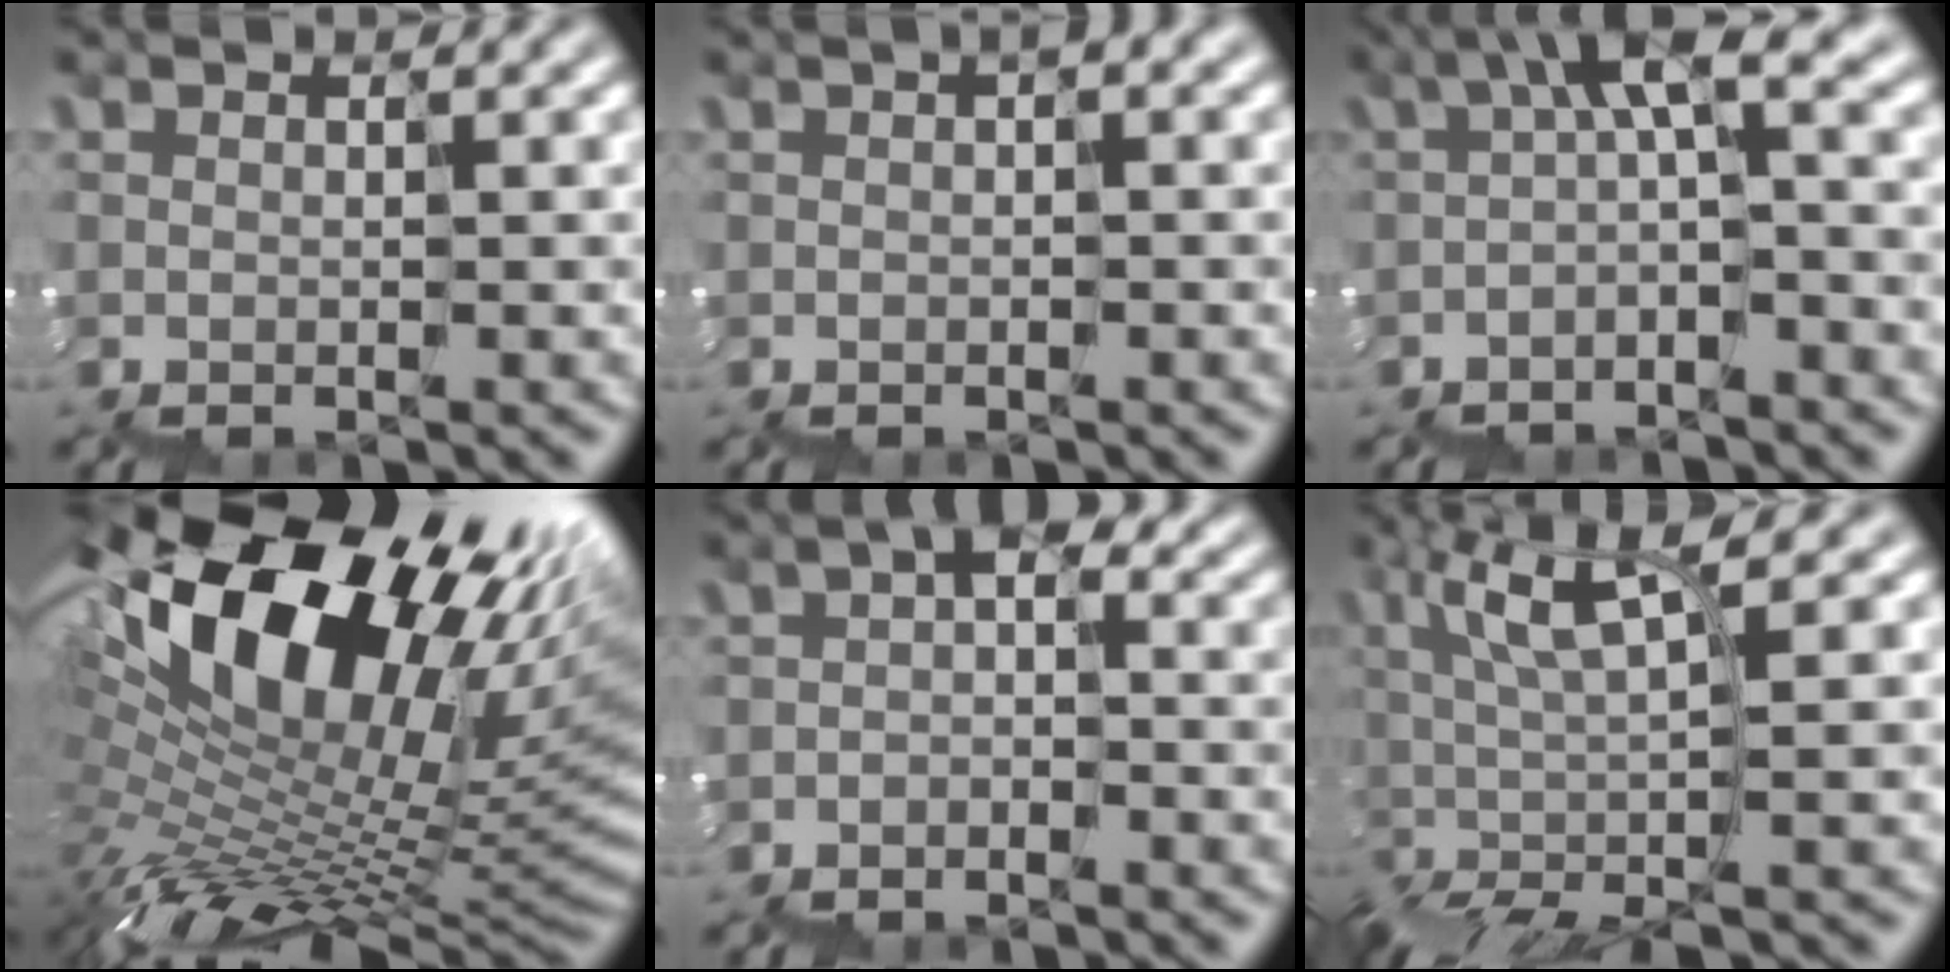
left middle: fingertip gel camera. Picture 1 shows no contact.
{"total": 1.3, "force": [0.2, 0.4, 1.2], "torque": [-0.011, 0.006, 0.005]}
{"total": 5.1, "force": [0.1, 1.4, 4.9], "torque": [-0.089, 0.025, -0.007]}
{"total": 16.6, "force": [5.4, 8.2, 13.3], "torque": [-0.241, 0.012, 0.115]}
{"total": 1.4, "force": [-0.7, 0.6, 1.1], "torque": [-0.033, 0.008, -0.018]}
{"total": 5.4, "force": [0.7, 1.0, 5.3], "torque": [-0.113, 0.011, 0.008]}